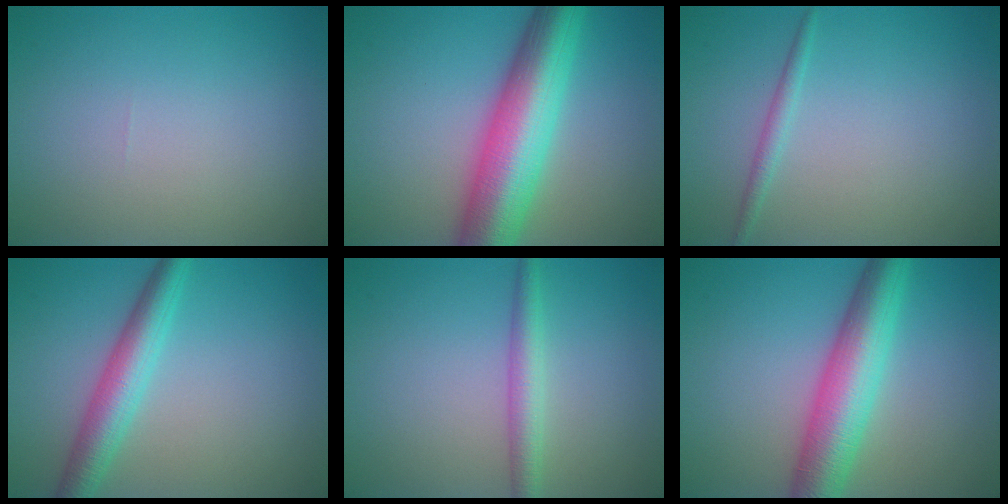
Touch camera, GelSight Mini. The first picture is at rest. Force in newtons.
{"total": 10.3, "press": 10.3, "slide": 0.2}
{"total": 1.2, "press": 1.2, "slide": 0.1}
{"total": 4.4, "press": 4.4, "slide": 0.1}
{"total": 2.5, "press": 2.5, "slide": 0.1}
{"total": 7.4, "press": 7.4, "slide": 0.0}